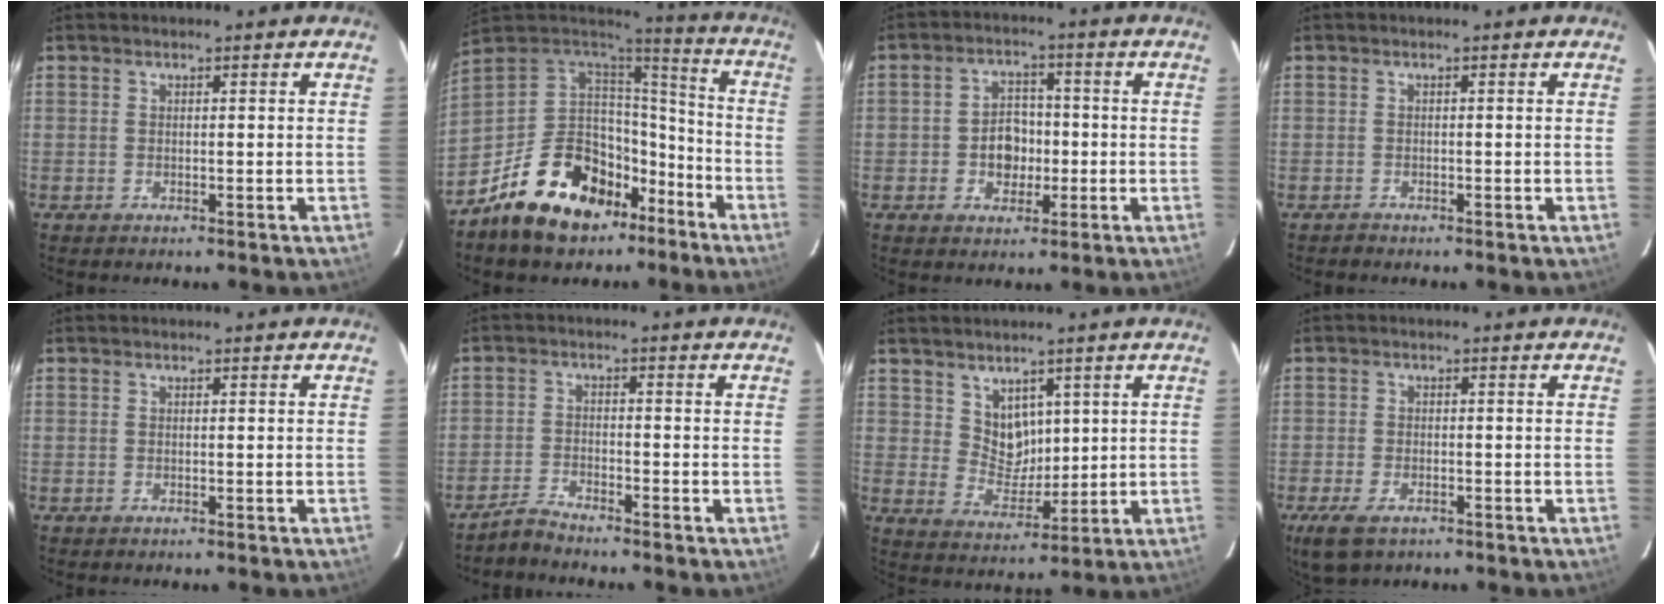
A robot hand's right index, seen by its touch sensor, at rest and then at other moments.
{"total": 21.9, "force": [-12.6, 12.5, 12.8], "torque": [-0.265, 0.015, -0.188]}
{"total": 6.1, "force": [-1.2, 4.9, 3.4], "torque": [-0.067, 0.015, -0.013]}
{"total": 0.7, "force": [-0.6, 0.2, -0.2], "torque": [0.002, 0.005, -0.013]}
{"total": 0.0}
{"total": 3.4, "force": [-3.3, 0.1, 0.8], "torque": [-0.030, 0.001, -0.069]}
{"total": 6.1, "force": [2.6, 4.9, 2.5], "torque": [-0.037, 0.001, 0.058]}
{"total": 6.7, "force": [-4.2, 3.3, 4.1], "torque": [-0.104, -0.020, -0.076]}